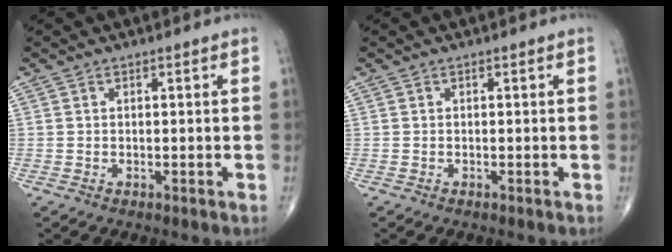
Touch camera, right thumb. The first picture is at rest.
{"total": 0.0}